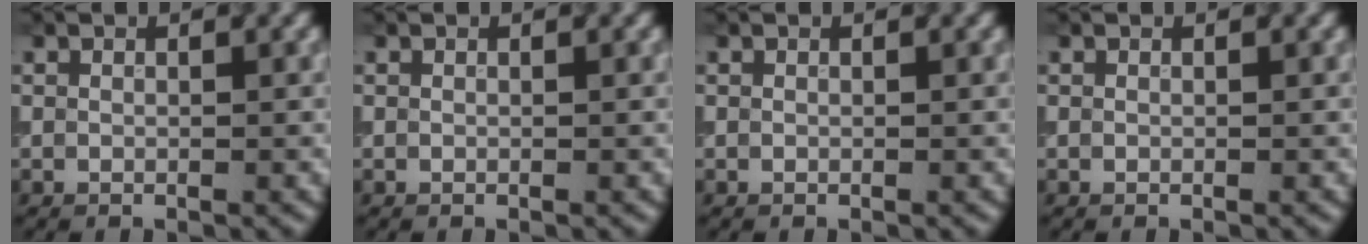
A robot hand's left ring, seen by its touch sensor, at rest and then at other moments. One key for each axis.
{"total": 0.0}
{"total": 0.0}
{"total": 0.0}